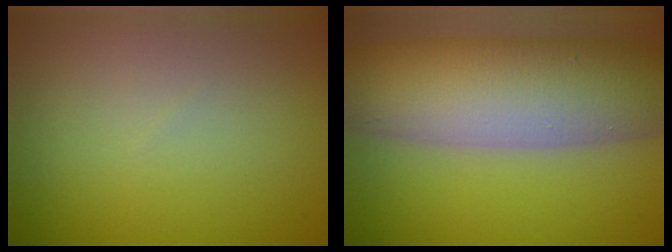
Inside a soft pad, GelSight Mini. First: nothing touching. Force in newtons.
{"total": 12.9, "press": 12.9, "slide": 0.5}